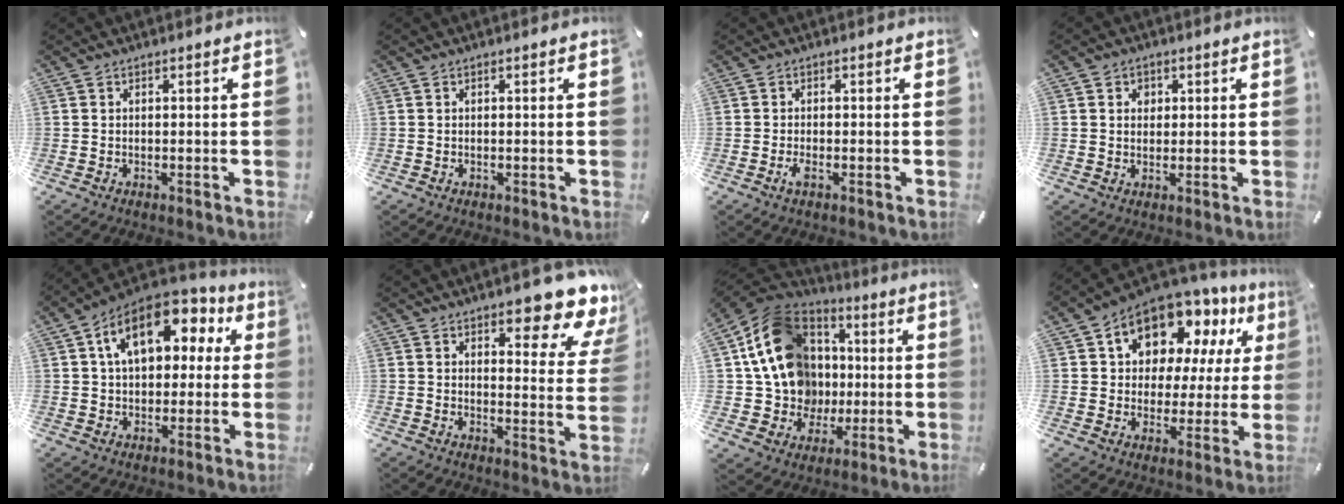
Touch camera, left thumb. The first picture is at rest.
{"total": 0.0}
{"total": 1.9, "force": [-0.8, 0.5, 1.7], "torque": [-0.037, -0.003, -0.016]}
{"total": 2.9, "force": [0.6, 2.7, 0.9], "torque": [-0.008, 0.000, 0.005]}
{"total": 15.3, "force": [5.8, 9.9, 10.2], "torque": [-0.174, -0.012, 0.103]}
{"total": 10.9, "force": [8.6, 3.7, 5.5], "torque": [-0.061, -0.068, 0.147]}
{"total": 20.3, "force": [2.6, 17.9, 9.2], "torque": [-0.176, -0.012, 0.073]}
{"total": 13.2, "force": [8.4, 8.8, 5.0], "torque": [-0.093, -0.059, 0.154]}